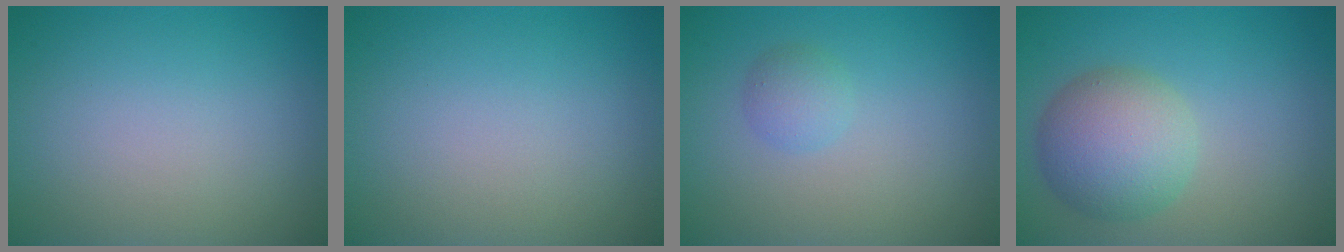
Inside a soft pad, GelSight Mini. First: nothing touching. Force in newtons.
{"total": 0.0}
{"total": 1.5, "press": 1.5, "slide": 0.0}
{"total": 6.0, "press": 6.0, "slide": 0.3}